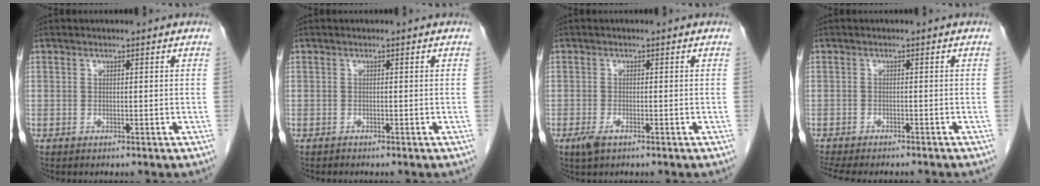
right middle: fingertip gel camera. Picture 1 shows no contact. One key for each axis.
{"total": 0.0}
{"total": 1.8, "fx": -1.0, "fy": 0.5, "fz": 1.4, "tx": -0.035, "ty": -0.004, "tz": -0.018}
{"total": 10.8, "fx": -9.5, "fy": 2.4, "fz": 4.6, "tx": -0.079, "ty": -0.012, "tz": -0.127}